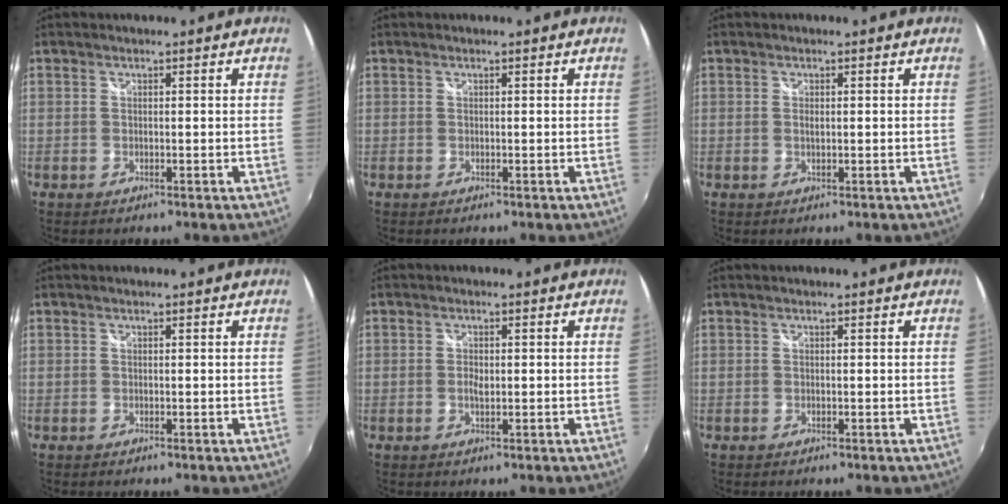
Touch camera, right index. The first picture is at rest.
{"total": 0.0}
{"total": 0.8, "force": [0.1, 0.4, 0.7], "torque": [-0.013, -0.001, 0.000]}
{"total": 0.0}
{"total": 1.6, "force": [-0.1, 0.9, 1.3], "torque": [-0.025, 0.001, -0.004]}
{"total": 0.0}